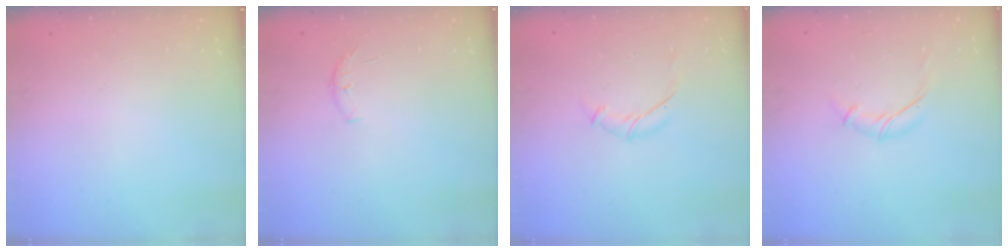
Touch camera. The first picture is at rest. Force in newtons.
{"total": 5.6, "press": 5.5, "slide": 1.1}
{"total": 6.6, "press": 6.5, "slide": 1.4}
{"total": 7.7, "press": 7.6, "slide": 0.8}